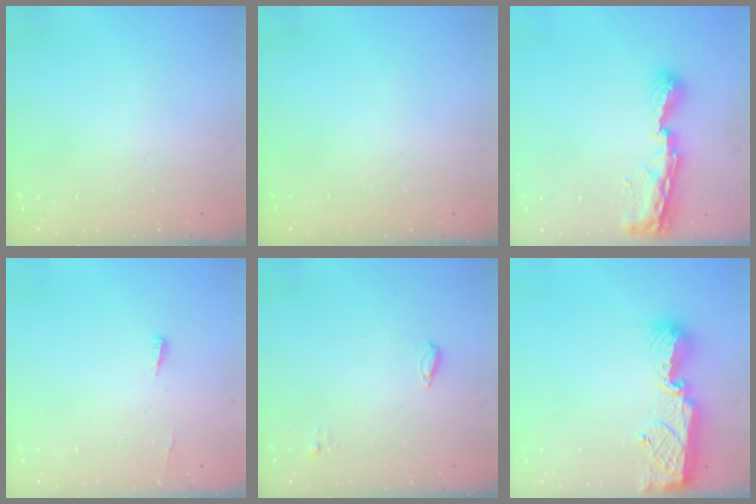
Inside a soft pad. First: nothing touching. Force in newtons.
{"total": 0.0}
{"total": 8.9, "press": 8.9, "slide": 0.9}
{"total": 3.7, "press": 3.5, "slide": 1.2}
{"total": 5.2, "press": 5.1, "slide": 1.0}
{"total": 11.0, "press": 11.0, "slide": 0.6}